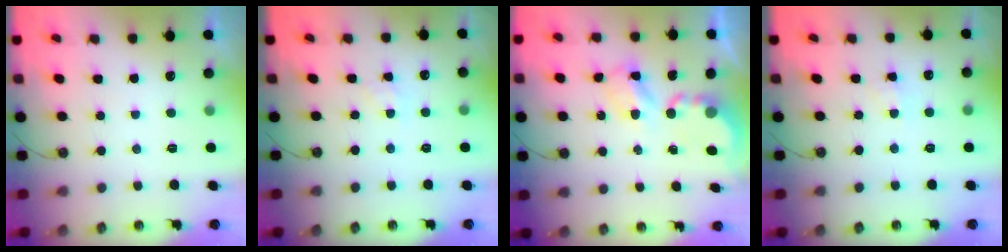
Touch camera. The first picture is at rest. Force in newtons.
{"total": 1.6, "press": 1.6, "slide": 0.2}
{"total": 5.3, "press": 5.2, "slide": 0.5}
{"total": 1.9, "press": 1.9, "slide": 0.1}